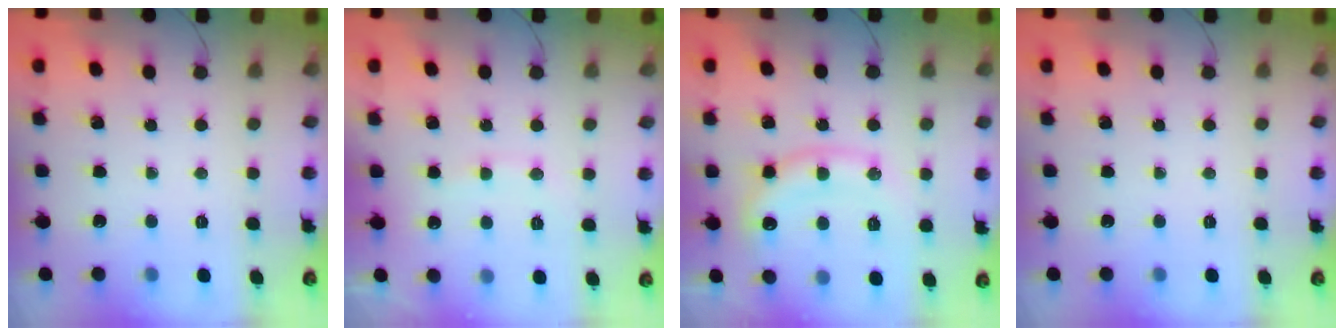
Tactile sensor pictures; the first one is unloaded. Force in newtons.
{"total": 6.7, "press": 6.6, "slide": 1.3}
{"total": 13.0, "press": 12.9, "slide": 0.7}
{"total": 0.0}